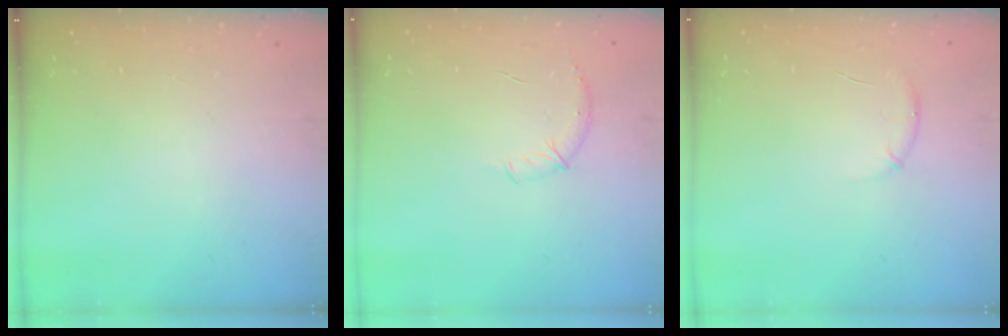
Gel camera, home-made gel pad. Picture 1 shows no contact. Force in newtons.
{"total": 8.0, "press": 7.8, "slide": 1.5}
{"total": 7.3, "press": 7.0, "slide": 2.0}